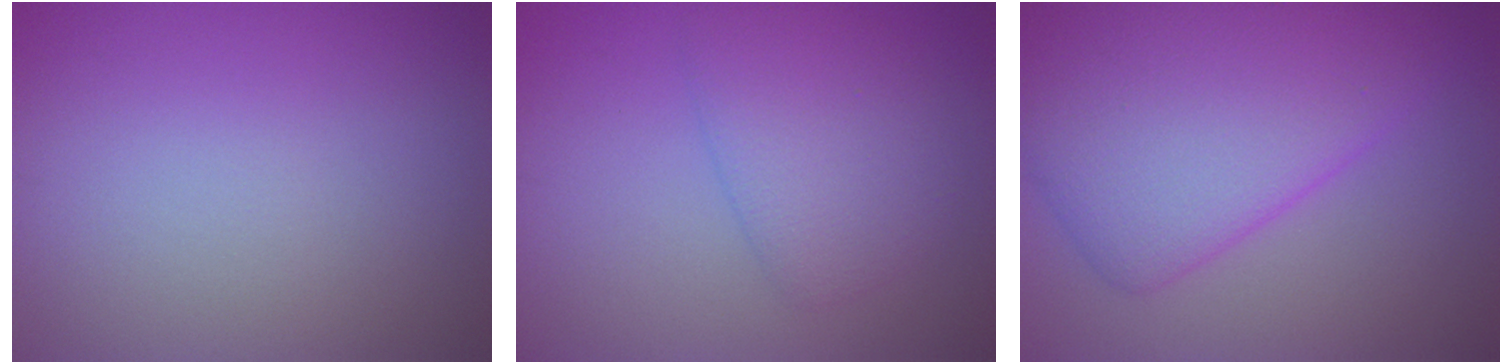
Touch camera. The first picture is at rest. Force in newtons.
{"total": 3.4, "press": 3.4, "slide": 0.3}
{"total": 9.3, "press": 9.3, "slide": 0.3}